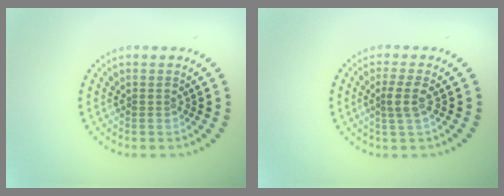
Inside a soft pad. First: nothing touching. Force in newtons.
{"total": 1.9, "press": 1.6, "slide": 1.1}